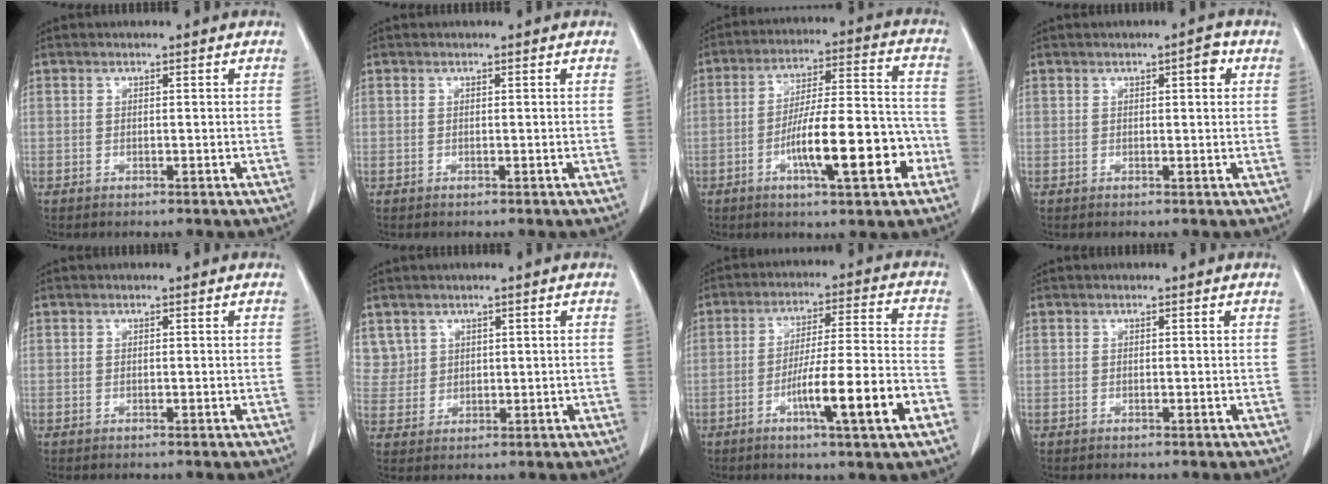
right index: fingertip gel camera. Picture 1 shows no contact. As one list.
[{"total": 0.0}, {"total": 14.5, "force": [-5.2, 2.6, 13.2], "torque": [-0.215, 0.016, -0.082]}, {"total": 2.3, "force": [0.9, 0.6, 2.0], "torque": [-0.025, 0.003, 0.009]}, {"total": 0.0}, {"total": 4.1, "force": [2.3, 3.5, -0.2], "torque": [0.011, 0.007, 0.051]}, {"total": 13.2, "force": [-5.4, -0.1, 12.0], "torque": [-0.198, -0.003, -0.085]}, {"total": 0.0}]